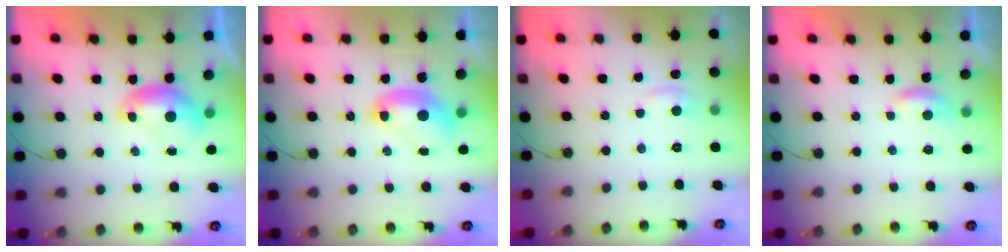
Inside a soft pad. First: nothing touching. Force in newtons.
{"total": 2.5, "press": 2.5, "slide": 0.1}
{"total": 1.2, "press": 0.9, "slide": 0.7}
{"total": 2.3, "press": 2.3, "slide": 0.4}